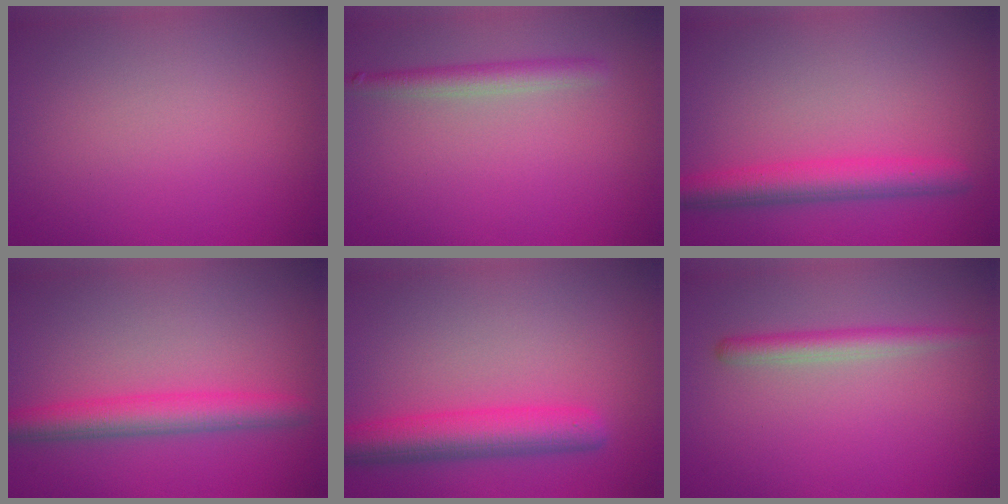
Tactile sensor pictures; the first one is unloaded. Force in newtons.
{"total": 2.3, "press": 2.3, "slide": 0.1}
{"total": 3.9, "press": 3.9, "slide": 0.1}
{"total": 4.0, "press": 4.0, "slide": 0.2}
{"total": 5.1, "press": 5.1, "slide": 0.3}
{"total": 2.2, "press": 2.2, "slide": 0.0}